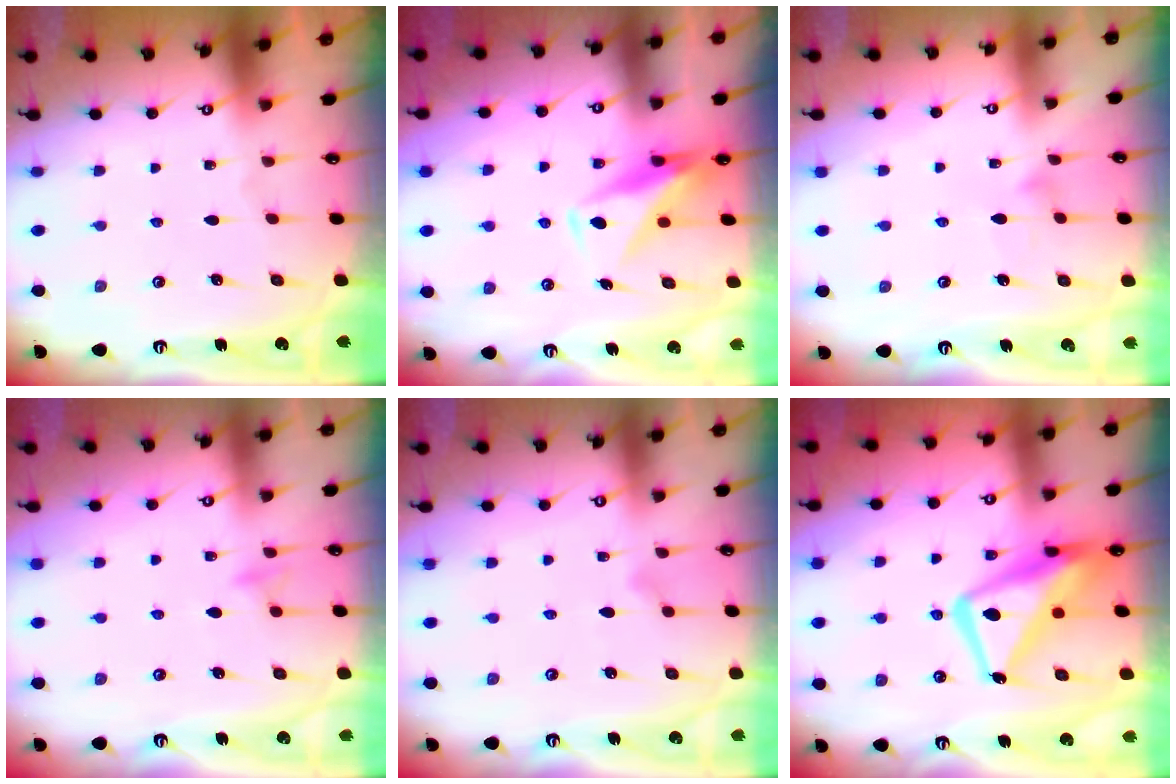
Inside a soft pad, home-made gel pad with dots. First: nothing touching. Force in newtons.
{"total": 10.6, "press": 10.5, "slide": 0.8}
{"total": 4.5, "press": 4.5, "slide": 0.3}
{"total": 7.7, "press": 7.6, "slide": 0.8}
{"total": 8.5, "press": 8.4, "slide": 0.5}
{"total": 15.3, "press": 15.2, "slide": 1.5}